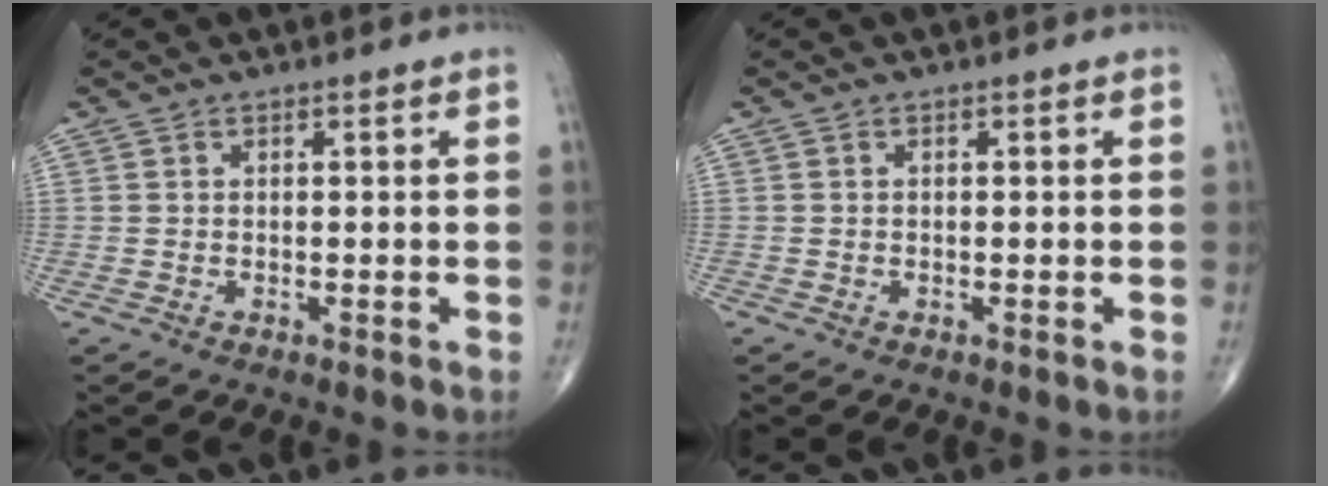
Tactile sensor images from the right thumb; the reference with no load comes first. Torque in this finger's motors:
{"motor_torque": [0.07, -0.20, -0.15, -0.06, 0.01]}